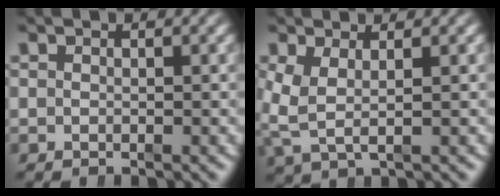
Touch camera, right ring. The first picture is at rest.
{"total": 3.5, "force": [0.0, 2.2, 2.8], "torque": [-0.080, -0.022, 0.013]}